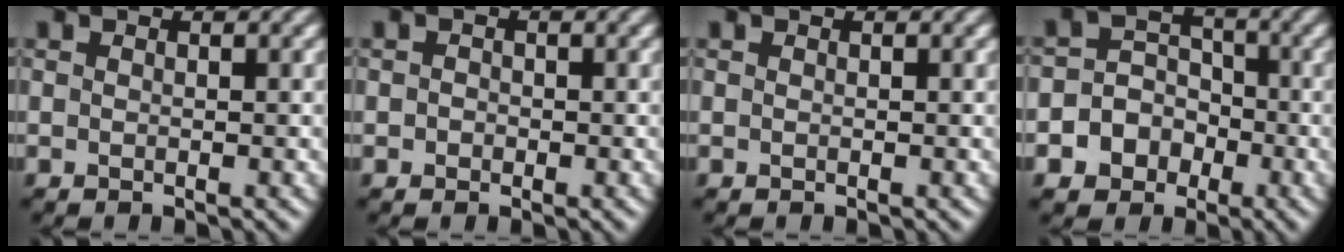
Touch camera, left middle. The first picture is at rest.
{"total": 0.6, "force": [-0.3, 0.5, 0.1], "torque": [0.005, -0.002, -0.007]}
{"total": 0.0}
{"total": 6.0, "force": [-3.2, 5.1, 0.7], "torque": [-0.005, 0.006, -0.075]}